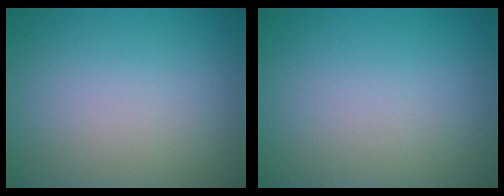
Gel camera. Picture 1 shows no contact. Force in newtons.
{"total": 0.0}